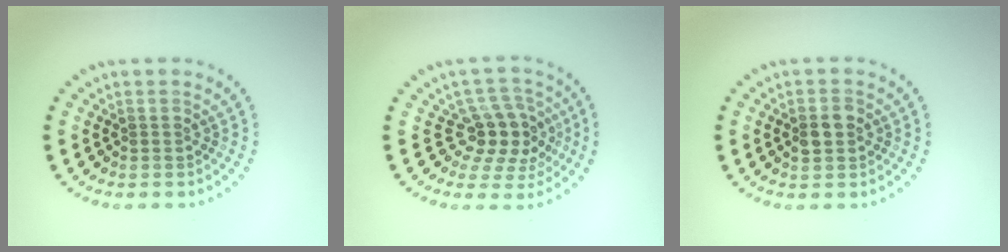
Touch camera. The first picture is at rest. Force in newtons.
{"total": 4.1, "press": 3.5, "slide": 2.2}
{"total": 1.9, "press": 1.9, "slide": 0.1}